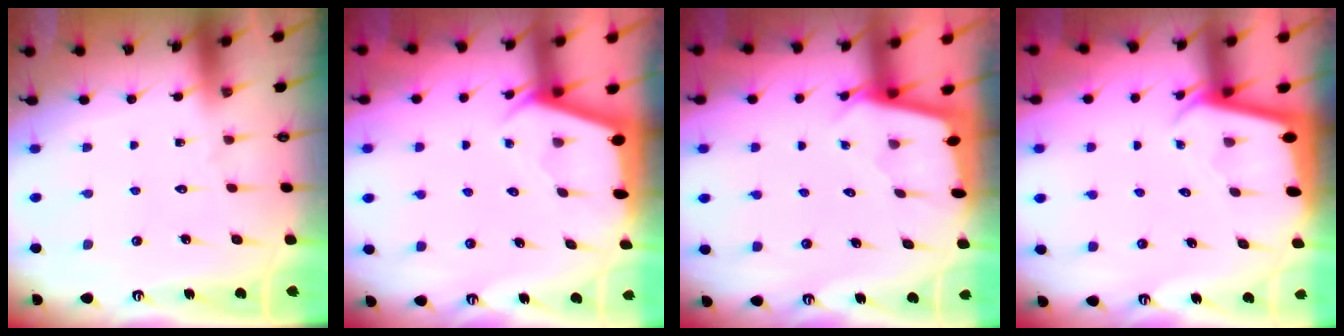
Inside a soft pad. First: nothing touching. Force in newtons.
{"total": 2.2, "press": 2.2, "slide": 0.3}
{"total": 2.0, "press": 2.0, "slide": 0.2}
{"total": 2.2, "press": 2.2, "slide": 0.1}